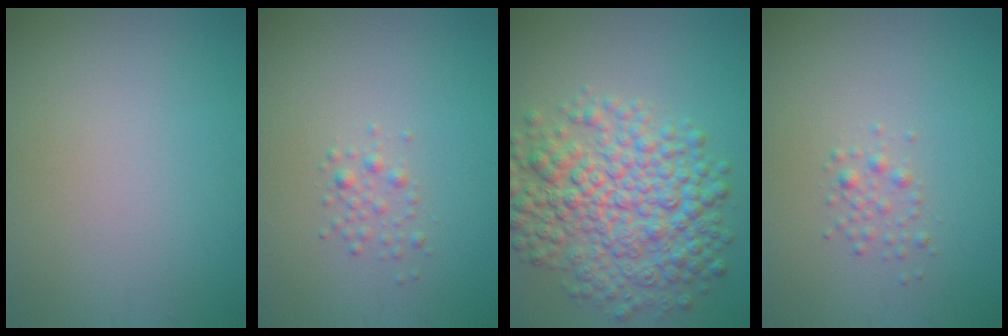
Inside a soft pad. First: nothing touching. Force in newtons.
{"total": 1.2, "press": 1.2, "slide": 0.0}
{"total": 8.7, "press": 8.7, "slide": 0.1}
{"total": 1.2, "press": 1.2, "slide": 0.0}